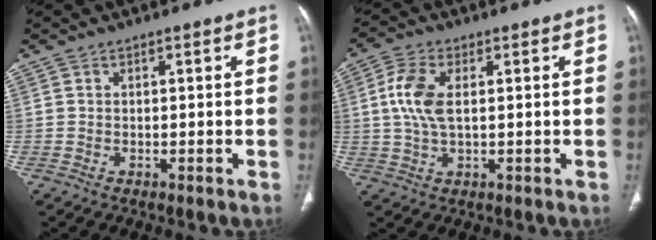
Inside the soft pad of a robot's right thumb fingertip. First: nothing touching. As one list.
[{"total": 7.3, "force": [1.1, 3.7, 6.2], "torque": [-0.145, 0.006, 0.021]}]